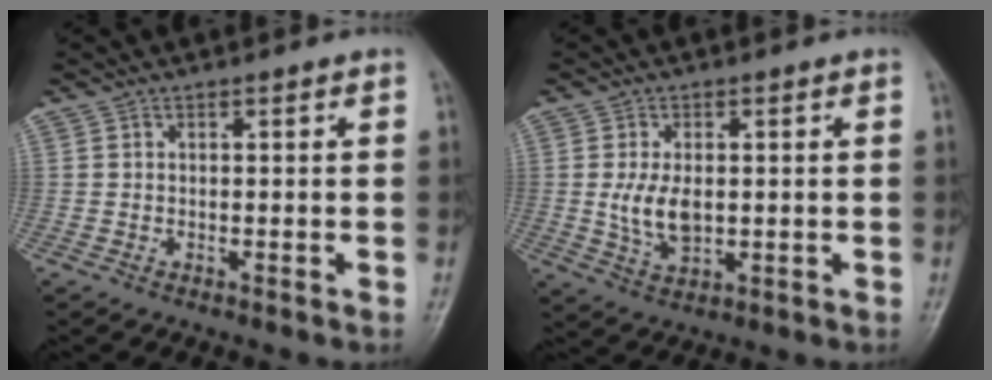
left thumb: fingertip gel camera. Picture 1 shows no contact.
{"total": 6.7, "force": [0.2, 3.9, 5.4], "torque": [-0.101, -0.009, 0.010]}